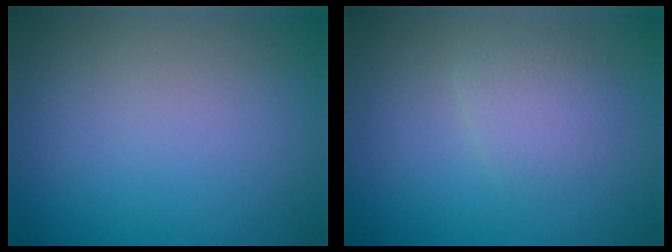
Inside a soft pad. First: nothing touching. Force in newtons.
{"total": 2.0, "press": 2.0, "slide": 0.2}